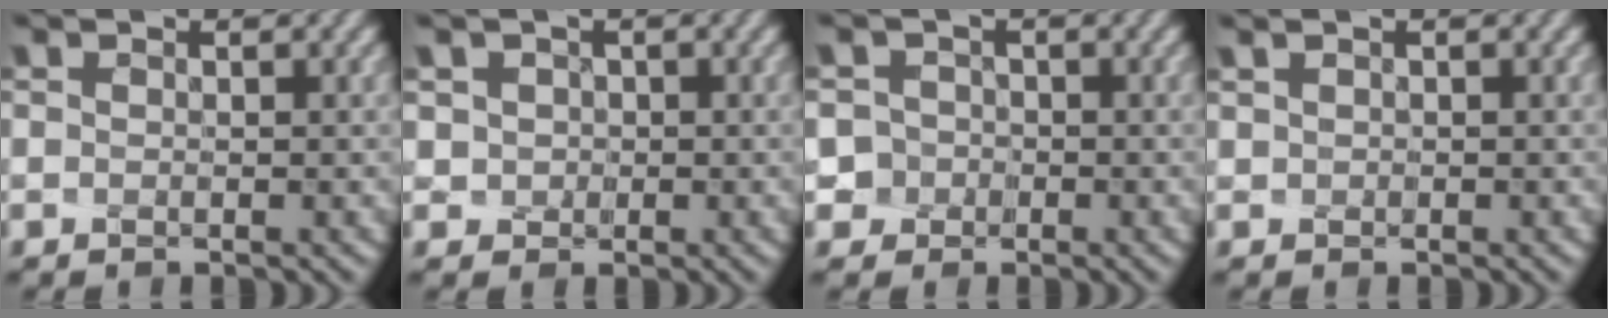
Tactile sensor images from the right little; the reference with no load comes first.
{"total": 2.1, "force": [0.5, 2.1, 0.3], "torque": [-0.021, 0.009, 0.005]}
{"total": 2.9, "force": [-1.5, 2.3, -0.8], "torque": [0.028, 0.012, -0.039]}
{"total": 0.8, "force": [0.4, 0.7, 0.1], "torque": [-0.013, 0.010, -0.001]}